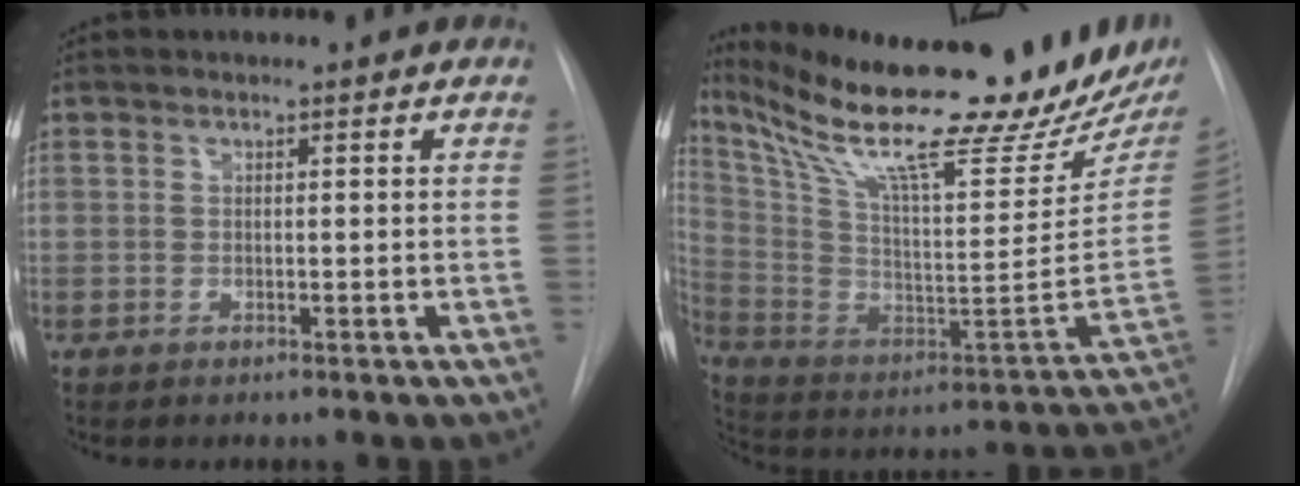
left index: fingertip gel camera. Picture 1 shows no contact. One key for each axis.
{"total": 31.9, "fx": 25.5, "fy": 4.3, "fz": 18.7, "tx": -0.323, "ty": -0.062, "tz": 0.374}